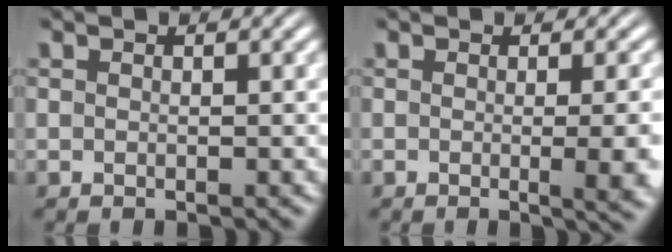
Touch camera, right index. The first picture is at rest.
{"total": 3.2, "force": [-0.5, 0.0, 3.1], "torque": [-0.031, 0.004, -0.013]}